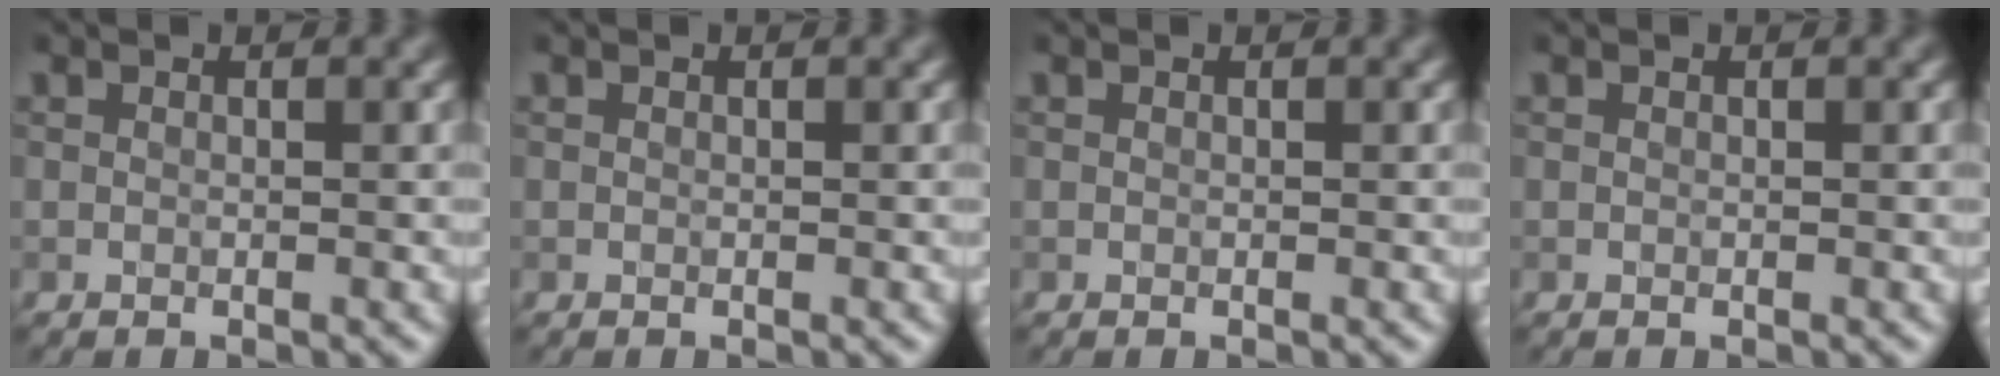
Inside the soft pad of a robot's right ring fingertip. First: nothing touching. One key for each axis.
{"total": 0.0}
{"total": 0.0}
{"total": 0.0}